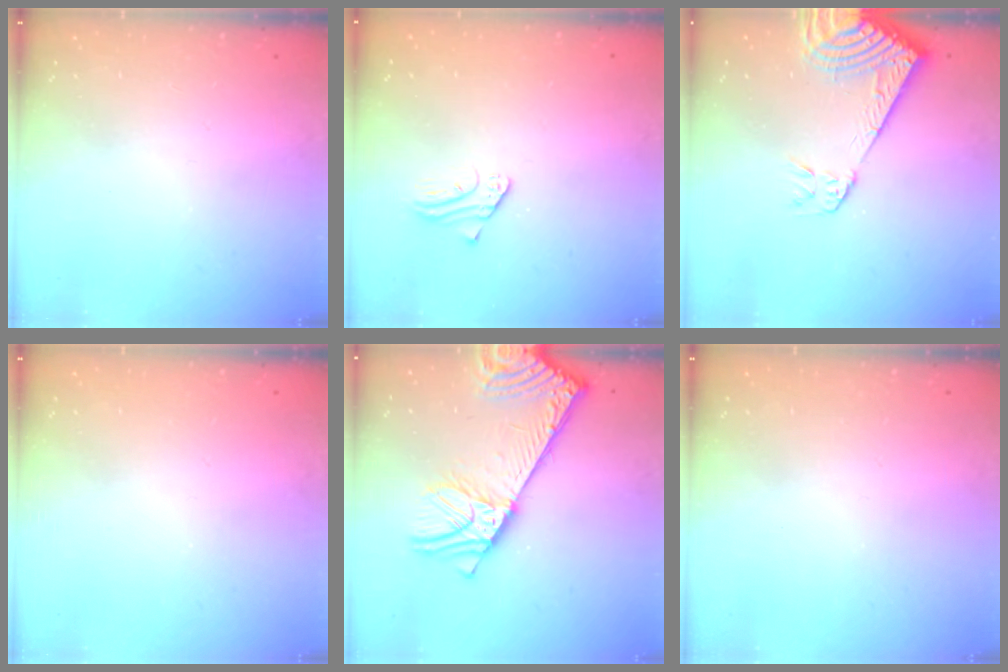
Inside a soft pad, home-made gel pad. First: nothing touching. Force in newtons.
{"total": 1.7, "press": 1.7, "slide": 0.3}
{"total": 12.0, "press": 11.7, "slide": 2.4}
{"total": 0.0}
{"total": 11.2, "press": 10.8, "slide": 3.0}
{"total": 0.0}